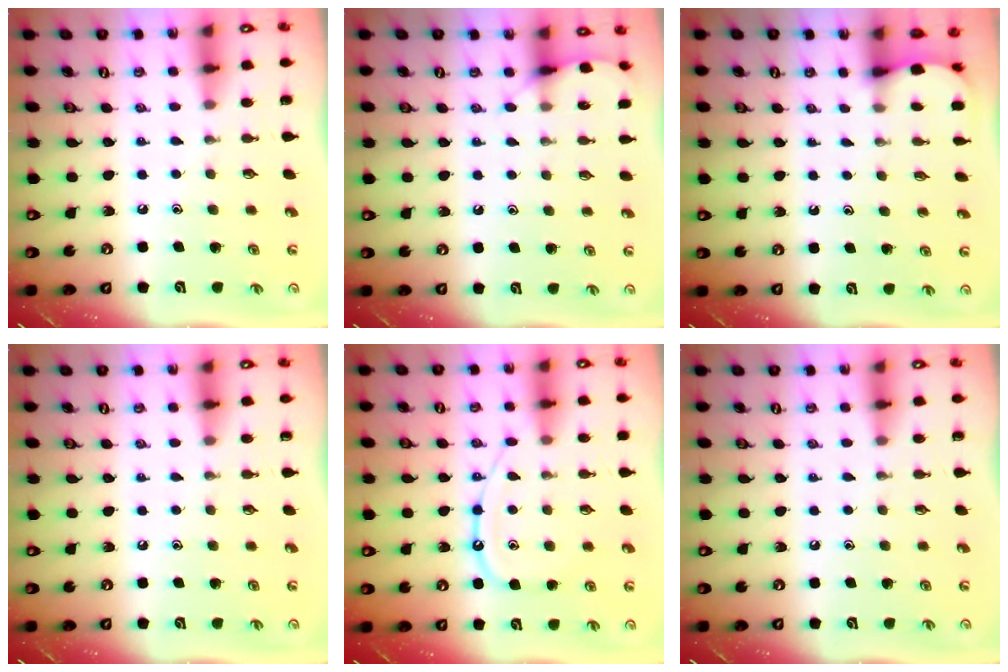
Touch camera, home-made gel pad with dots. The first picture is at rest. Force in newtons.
{"total": 6.3, "press": 6.2, "slide": 0.6}
{"total": 2.6, "press": 2.6, "slide": 0.3}
{"total": 0.0}
{"total": 11.0, "press": 11.0, "slide": 0.8}
{"total": 0.0}